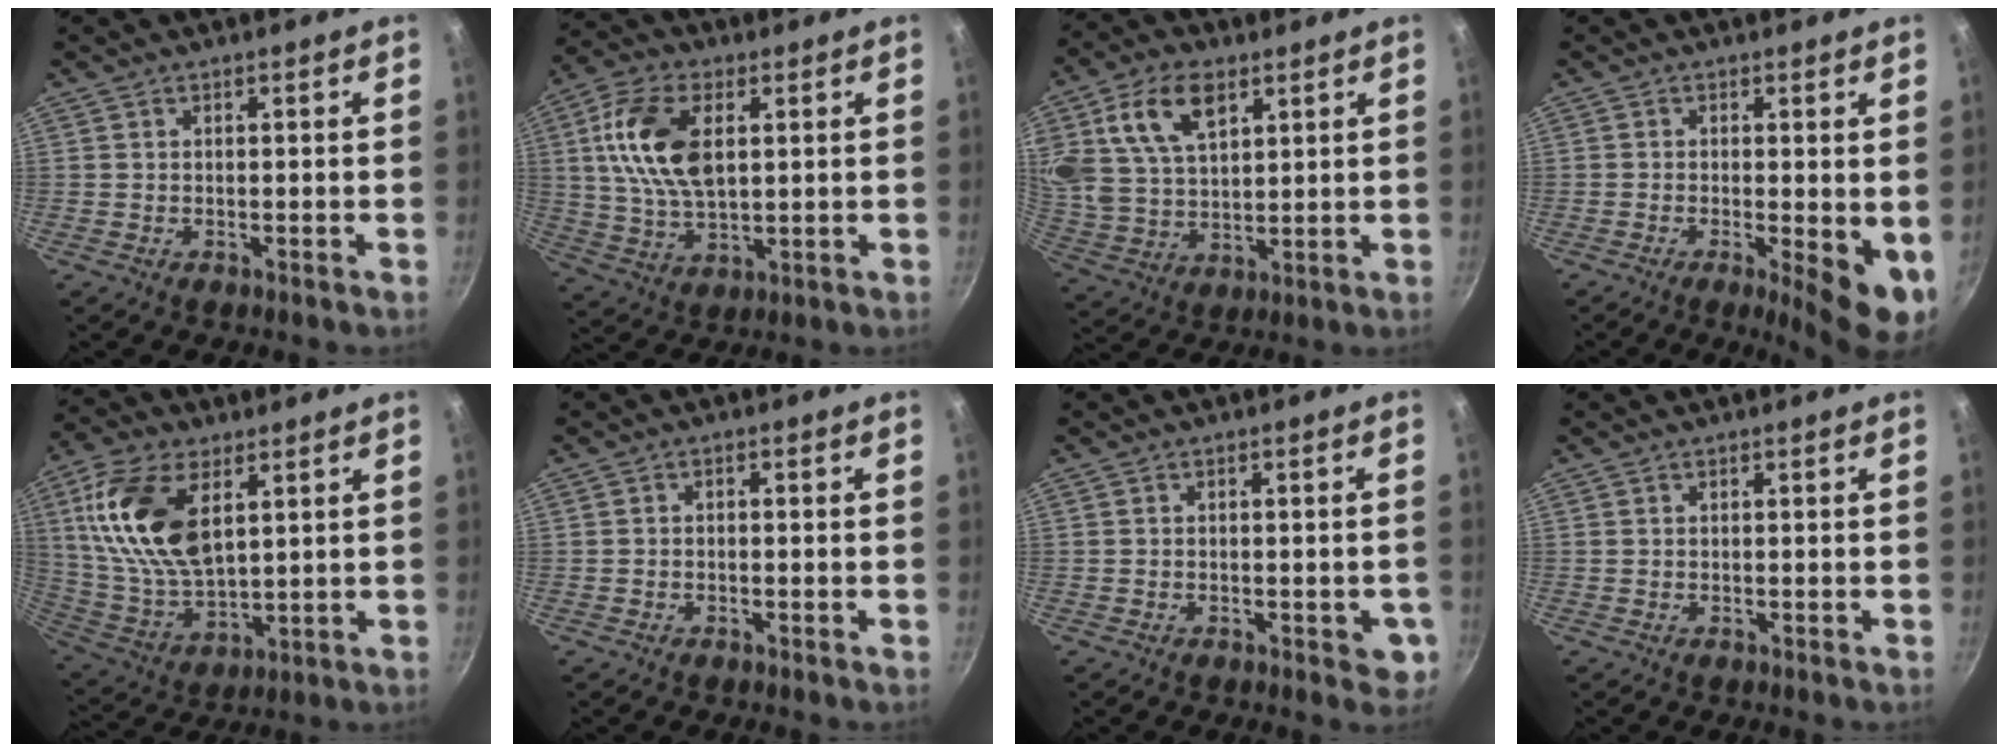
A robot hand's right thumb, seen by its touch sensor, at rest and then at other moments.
{"total": 14.6, "force": [3.4, 8.2, 11.6], "torque": [-0.212, -0.002, 0.061]}
{"total": 14.5, "force": [6.2, 8.6, 9.8], "torque": [-0.170, -0.015, 0.124]}
{"total": 8.3, "force": [-1.4, 2.4, 7.9], "torque": [-0.099, -0.008, -0.013]}
{"total": 18.7, "force": [6.1, 10.1, 14.5], "torque": [-0.271, -0.016, 0.128]}
{"total": 0.9, "force": [-0.6, 0.5, 0.5], "torque": [-0.014, 0.008, -0.010]}
{"total": 4.4, "force": [-1.4, 2.0, 3.6], "torque": [-0.027, 0.003, -0.018]}
{"total": 0.0}